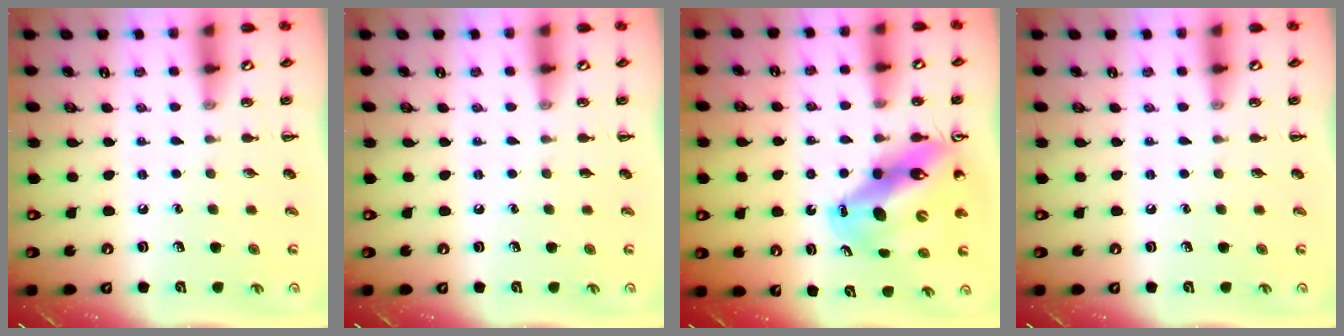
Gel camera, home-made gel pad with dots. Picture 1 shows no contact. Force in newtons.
{"total": 0.0}
{"total": 15.2, "press": 14.4, "slide": 4.7}
{"total": 0.0}